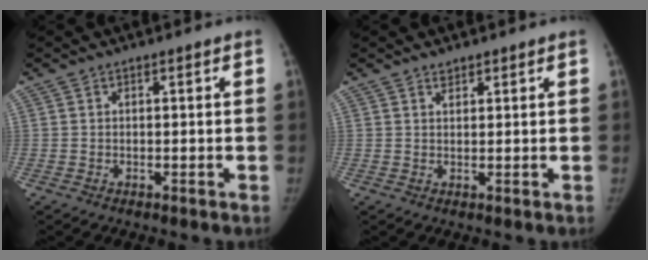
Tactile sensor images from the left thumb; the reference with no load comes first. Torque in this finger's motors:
{"motor_torque": [-0.24, 0.01, -0.61, 0.05, 0.04]}